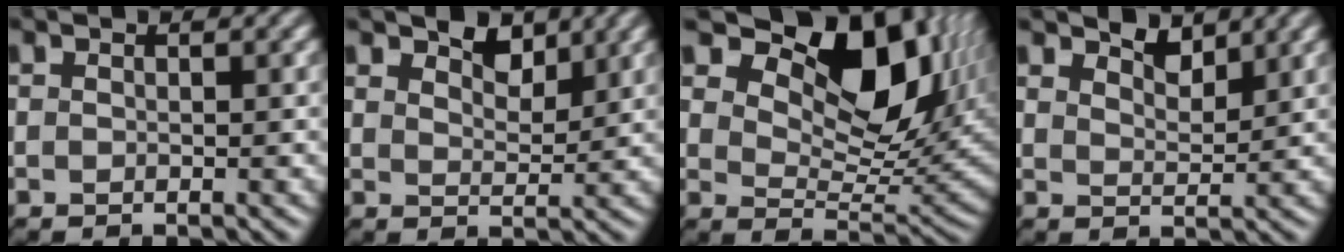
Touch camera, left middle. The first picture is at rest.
{"total": 3.3, "force": [2.7, 1.3, 1.3], "torque": [-0.017, 0.008, 0.031]}
{"total": 11.3, "force": [6.3, 5.6, 7.6], "torque": [-0.110, 0.004, 0.109]}
{"total": 2.4, "force": [2.3, 0.4, 0.5], "torque": [-0.006, 0.002, 0.040]}